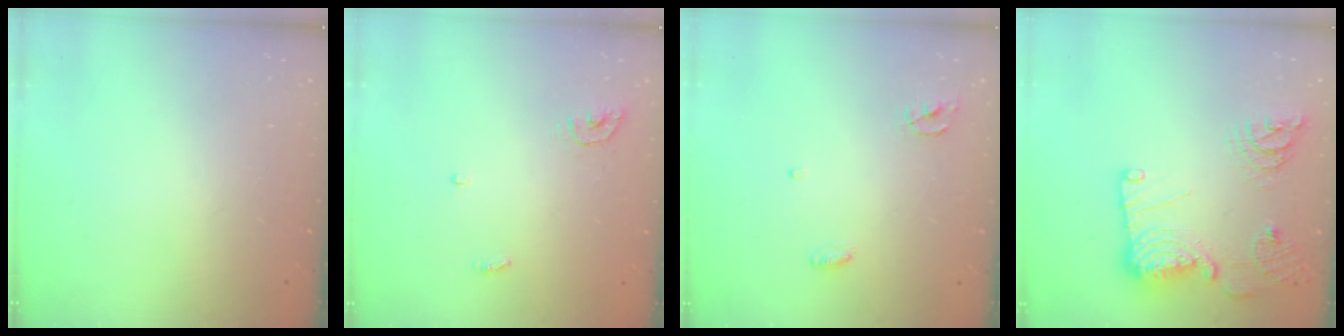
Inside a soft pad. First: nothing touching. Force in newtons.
{"total": 4.3, "press": 4.3, "slide": 0.3}
{"total": 3.9, "press": 3.9, "slide": 0.2}
{"total": 18.8, "press": 18.6, "slide": 2.3}